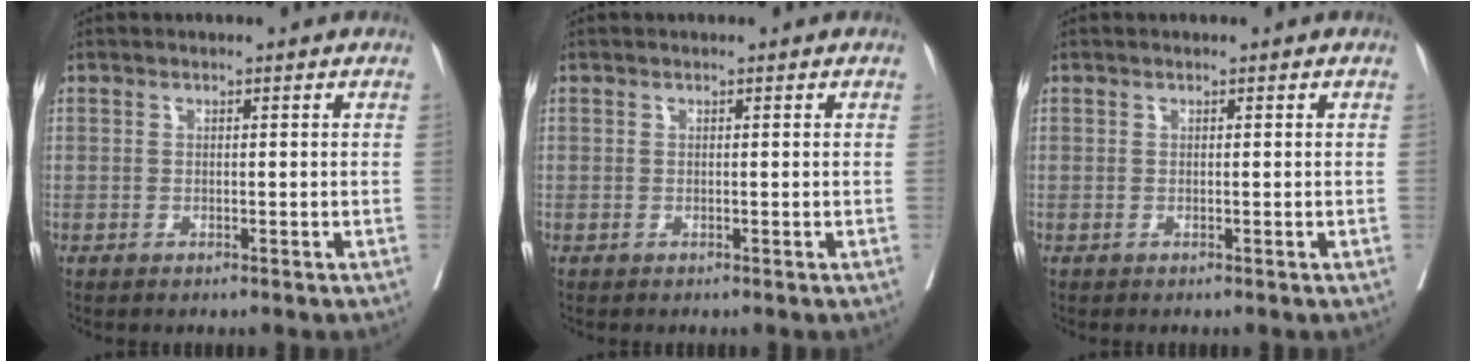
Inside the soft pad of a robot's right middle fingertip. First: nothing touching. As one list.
[{"total": 0.0}, {"total": 0.0}]